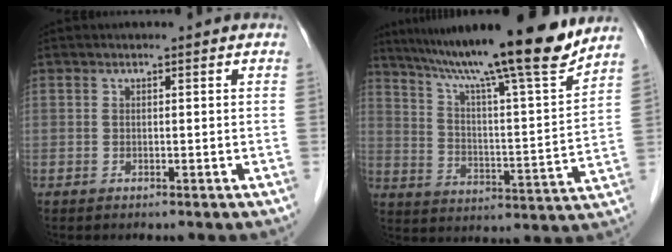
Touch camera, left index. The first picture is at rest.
{"total": 21.7, "force": [18.0, -0.5, 12.2], "torque": [-0.197, -0.012, 0.274]}